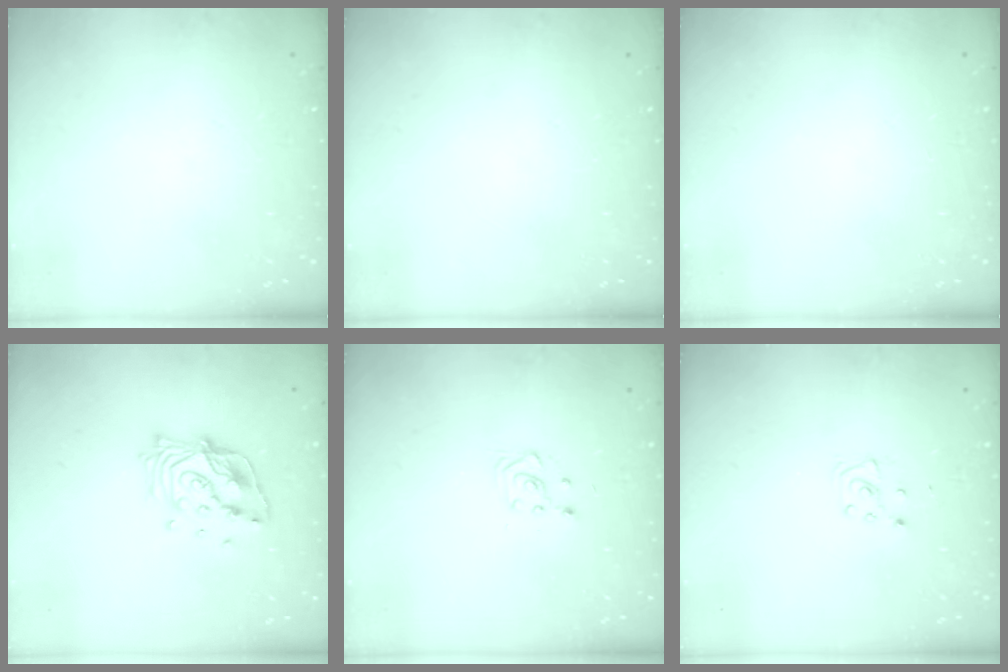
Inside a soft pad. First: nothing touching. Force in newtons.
{"total": 0.0}
{"total": 0.0}
{"total": 15.0, "press": 14.8, "slide": 1.9}
{"total": 2.8, "press": 2.7, "slide": 0.7}
{"total": 4.1, "press": 4.1, "slide": 0.4}